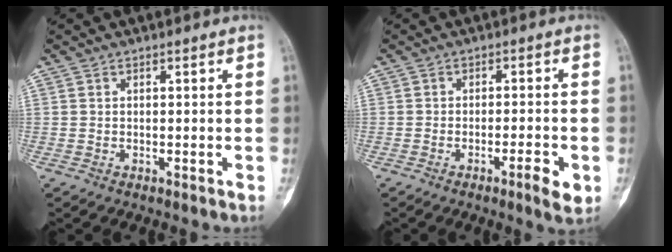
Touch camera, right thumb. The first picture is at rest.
{"total": 4.9, "force": [-2.0, 0.9, 4.3], "torque": [-0.066, 0.006, -0.030]}